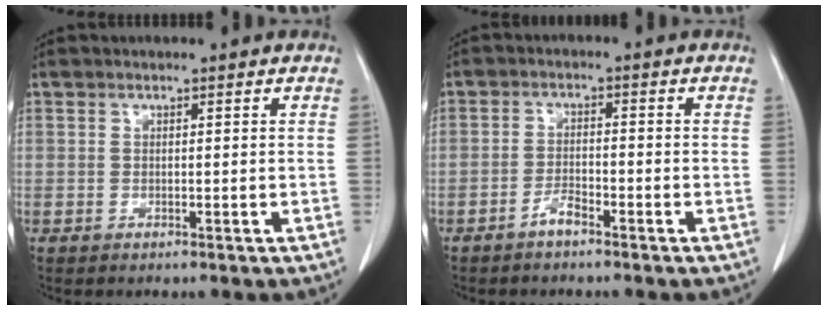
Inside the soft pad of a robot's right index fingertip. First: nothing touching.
{"total": 2.4, "force": [-1.9, 0.5, 1.4], "torque": [-0.026, 0.002, -0.038]}